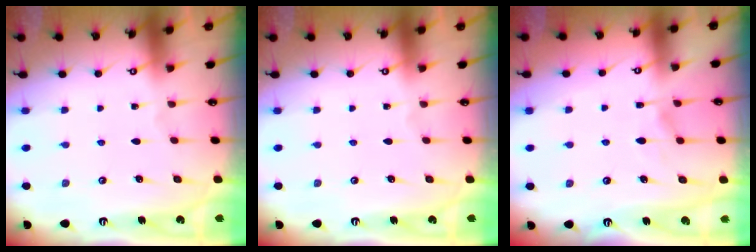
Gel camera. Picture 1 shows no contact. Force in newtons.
{"total": 0.0}
{"total": 4.9, "press": 4.9, "slide": 0.6}